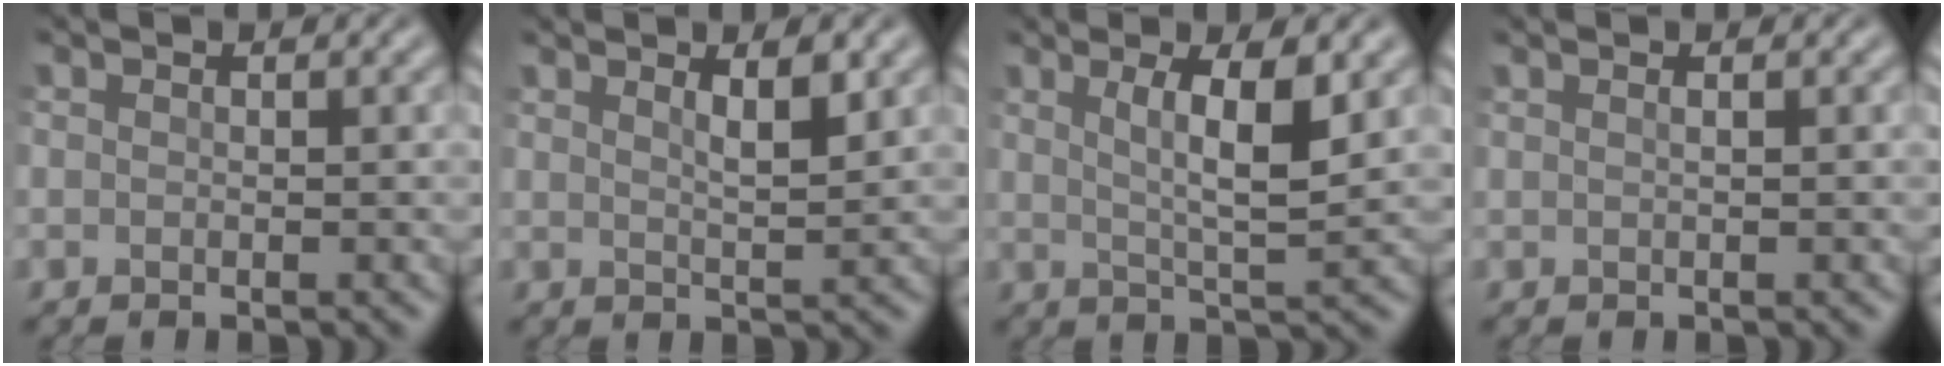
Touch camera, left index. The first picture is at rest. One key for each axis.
{"total": 2.7, "fx": 1.5, "fy": 0.7, "fz": 2.2, "tx": -0.031, "ty": -0.003, "tz": 0.023}
{"total": 5.0, "fx": 1.7, "fy": 1.0, "fz": 4.6, "tx": -0.080, "ty": -0.008, "tz": 0.030}
{"total": 0.9, "fx": 0.5, "fy": 0.4, "fz": 0.6, "tx": -0.006, "ty": -0.001, "tz": -0.001}